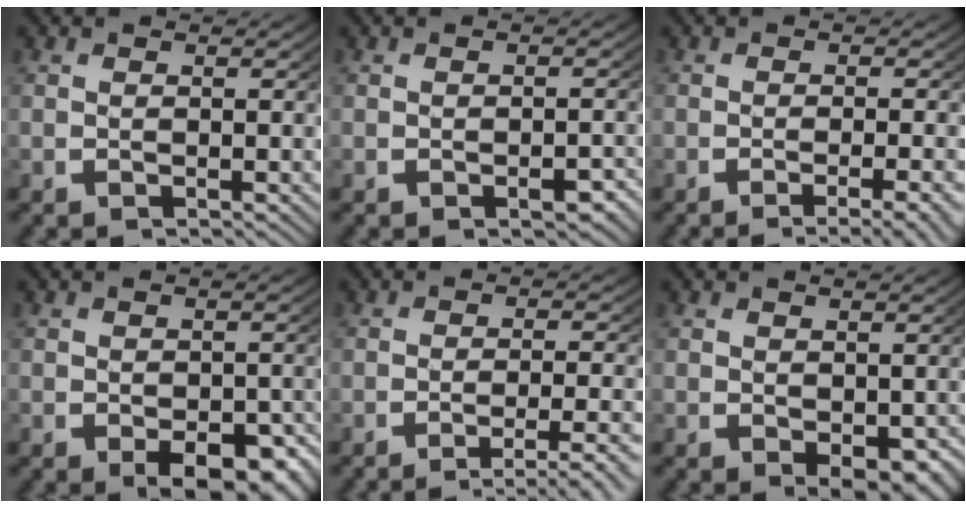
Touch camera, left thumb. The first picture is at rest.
{"total": 1.3, "force": [-0.8, 0.6, 0.8], "torque": [-0.013, -0.006, -0.009]}
{"total": 4.7, "force": [-3.2, 1.2, 3.3], "torque": [-0.050, -0.010, -0.044]}
{"total": 4.7, "force": [-1.7, 2.8, 3.5], "torque": [-0.053, -0.038, -0.007]}
{"total": 5.3, "force": [-3.8, 1.6, 3.4], "torque": [-0.054, -0.009, -0.053]}
{"total": 3.1, "force": [-0.3, 2.1, 2.3], "torque": [-0.035, -0.026, 0.015]}